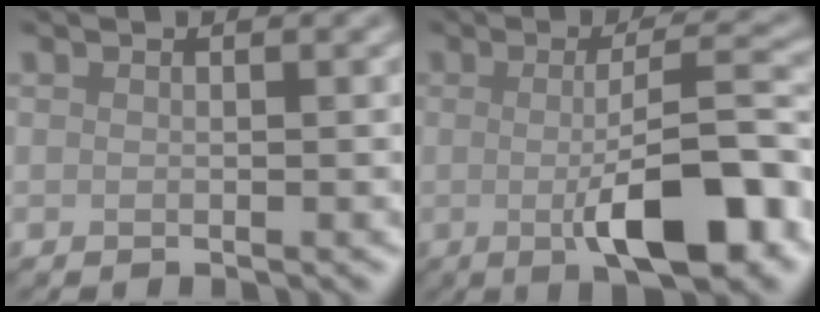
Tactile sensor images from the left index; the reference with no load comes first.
{"total": 9.4, "force": [-1.9, 2.3, 8.9], "torque": [-0.124, 0.002, -0.031]}